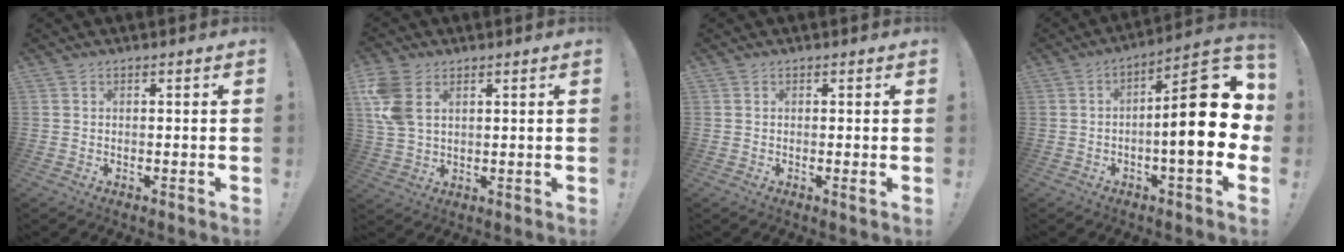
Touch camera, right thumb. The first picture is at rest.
{"total": 9.4, "force": [3.9, 5.7, 6.3], "torque": [-0.134, -0.012, 0.074]}
{"total": 1.1, "force": [0.3, 0.0, 1.1], "torque": [-0.013, -0.004, 0.002]}
{"total": 20.5, "force": [-0.5, 6.7, 19.4], "torque": [-0.255, 0.007, -0.006]}